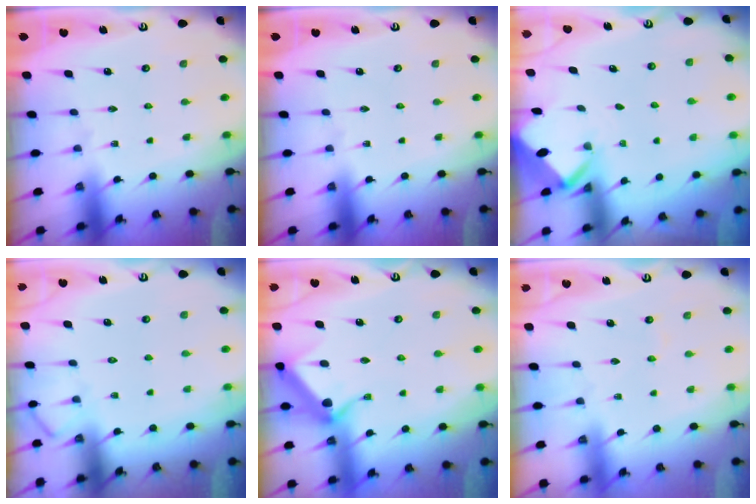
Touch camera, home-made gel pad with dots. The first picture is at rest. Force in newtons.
{"total": 0.0}
{"total": 2.2, "press": 2.2, "slide": 0.2}
{"total": 6.1, "press": 6.1, "slide": 0.7}
{"total": 10.8, "press": 10.8, "slide": 0.3}
{"total": 3.6, "press": 3.5, "slide": 0.6}